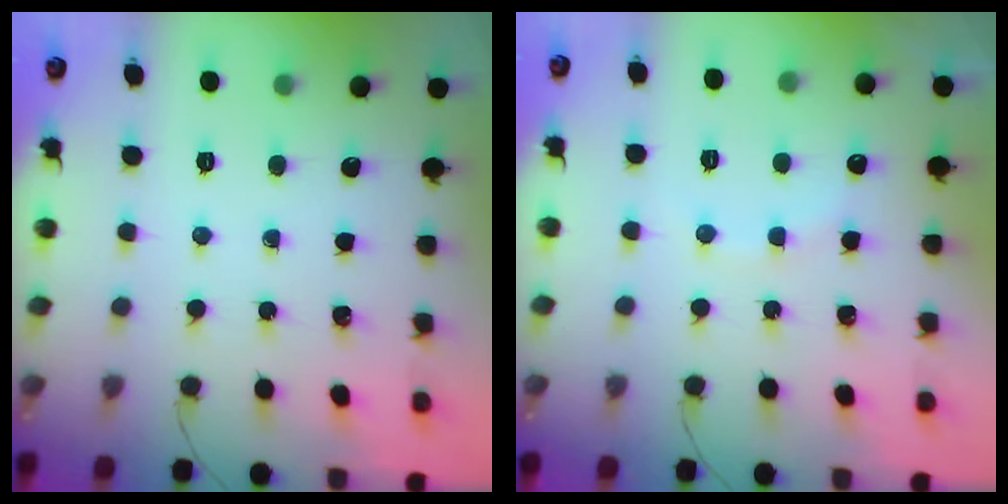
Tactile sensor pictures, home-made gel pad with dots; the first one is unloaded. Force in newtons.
{"total": 7.1, "press": 7.0, "slide": 1.5}